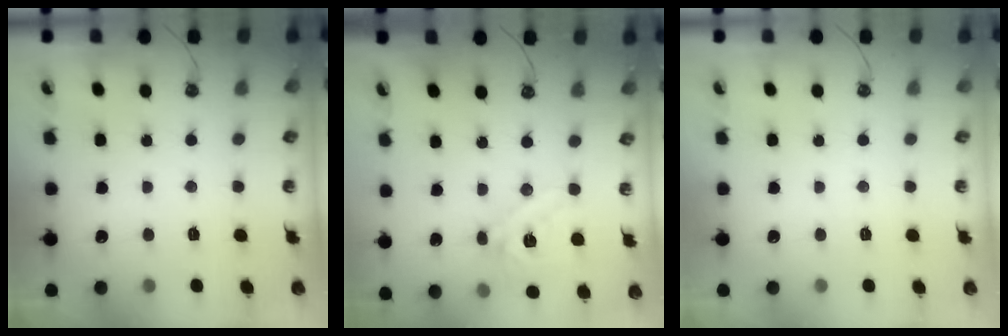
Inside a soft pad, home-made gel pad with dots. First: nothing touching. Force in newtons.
{"total": 14.5, "press": 14.3, "slide": 2.3}
{"total": 0.0}